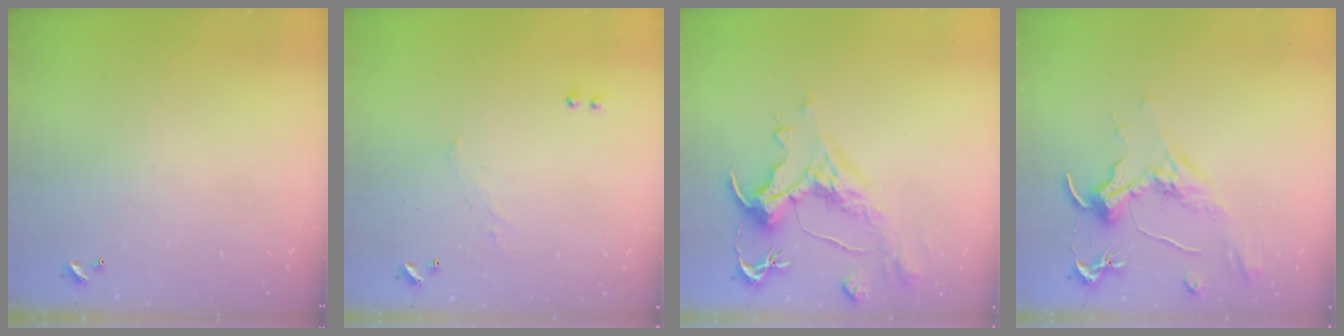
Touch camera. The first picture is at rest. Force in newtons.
{"total": 1.2, "press": 0.8, "slide": 0.9}
{"total": 1.8, "press": 1.1, "slide": 1.4}
{"total": 2.0, "press": 1.7, "slide": 0.9}